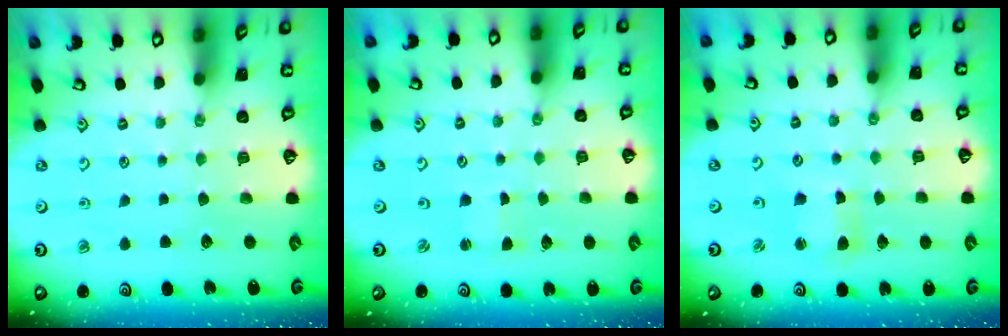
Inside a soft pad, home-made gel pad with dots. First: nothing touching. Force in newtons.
{"total": 0.0}
{"total": 4.3, "press": 4.2, "slide": 0.6}